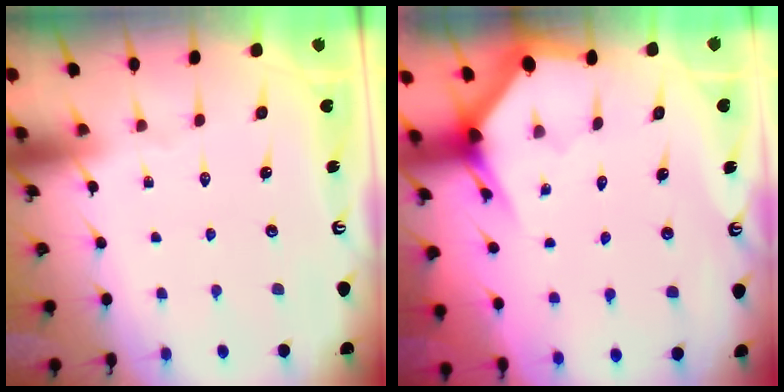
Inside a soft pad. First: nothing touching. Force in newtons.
{"total": 2.9, "press": 2.9, "slide": 0.1}